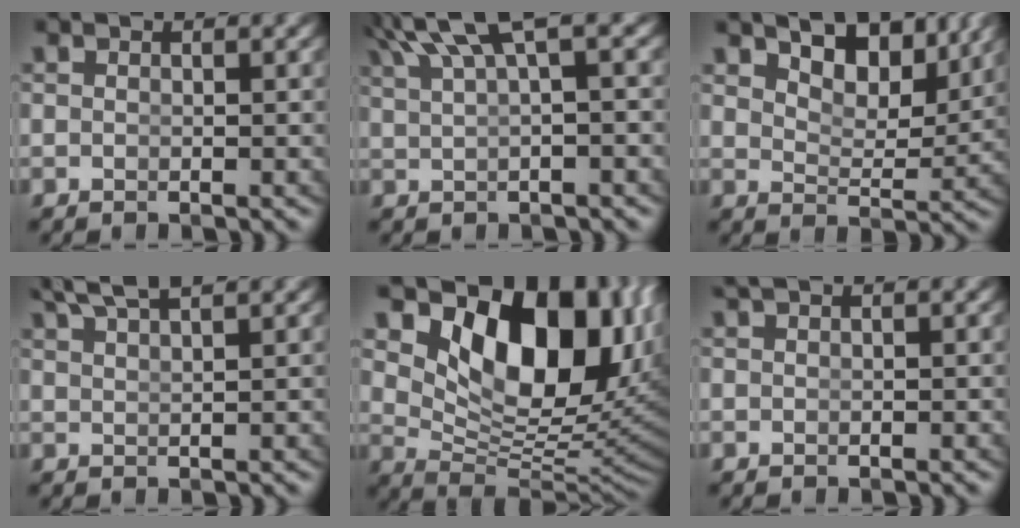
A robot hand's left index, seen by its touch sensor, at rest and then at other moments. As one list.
[{"total": 5.1, "force": [3.1, 1.1, 3.9], "torque": [-0.058, 0.015, 0.053]}, {"total": 6.6, "force": [4.9, 2.6, 3.6], "torque": [-0.054, -0.007, 0.078]}, {"total": 3.9, "force": [3.5, -0.1, 1.7], "torque": [-0.030, 0.002, 0.067]}, {"total": 16.3, "force": [4.7, 9.1, 12.7], "torque": [-0.194, -0.015, 0.083]}, {"total": 0.7, "force": [0.5, -0.5, 0.1], "torque": [-0.001, 0.001, 0.011]}]